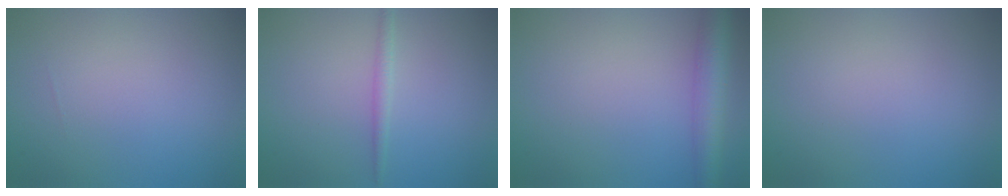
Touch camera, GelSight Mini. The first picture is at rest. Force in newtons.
{"total": 1.2, "press": 1.2, "slide": 0.1}
{"total": 4.4, "press": 4.4, "slide": 0.1}
{"total": 0.0}